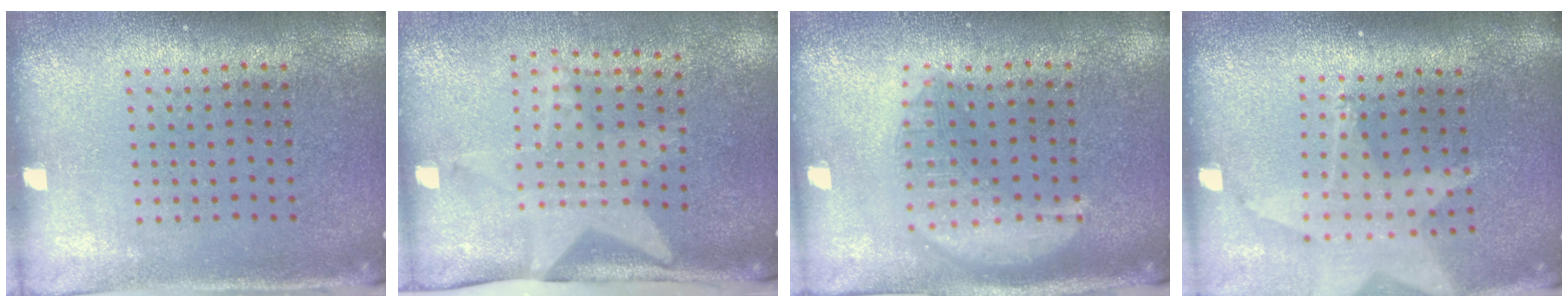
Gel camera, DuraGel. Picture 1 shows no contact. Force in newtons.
{"total": 2.0, "press": 1.5, "slide": 1.4}
{"total": 2.8, "press": 2.8, "slide": 0.3}
{"total": 1.9, "press": 1.5, "slide": 1.2}